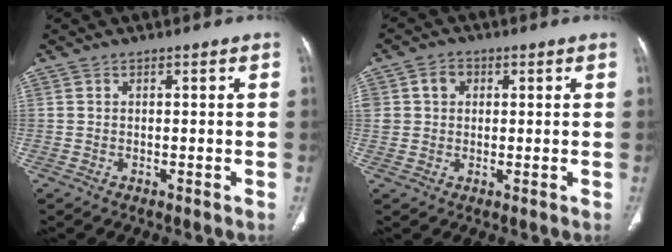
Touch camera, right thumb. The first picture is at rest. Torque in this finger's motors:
{"motor_torque": [0.86, 0.79, 0.54, 0.24, 0.01]}